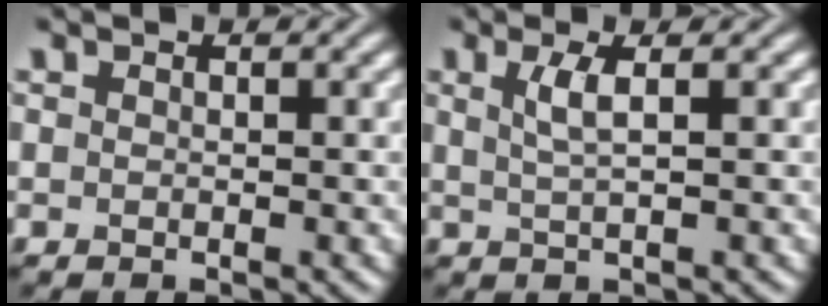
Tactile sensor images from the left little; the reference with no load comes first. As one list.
[{"total": 2.3, "force": [0.6, 0.6, 2.1], "torque": [-0.039, -0.002, 0.011]}]